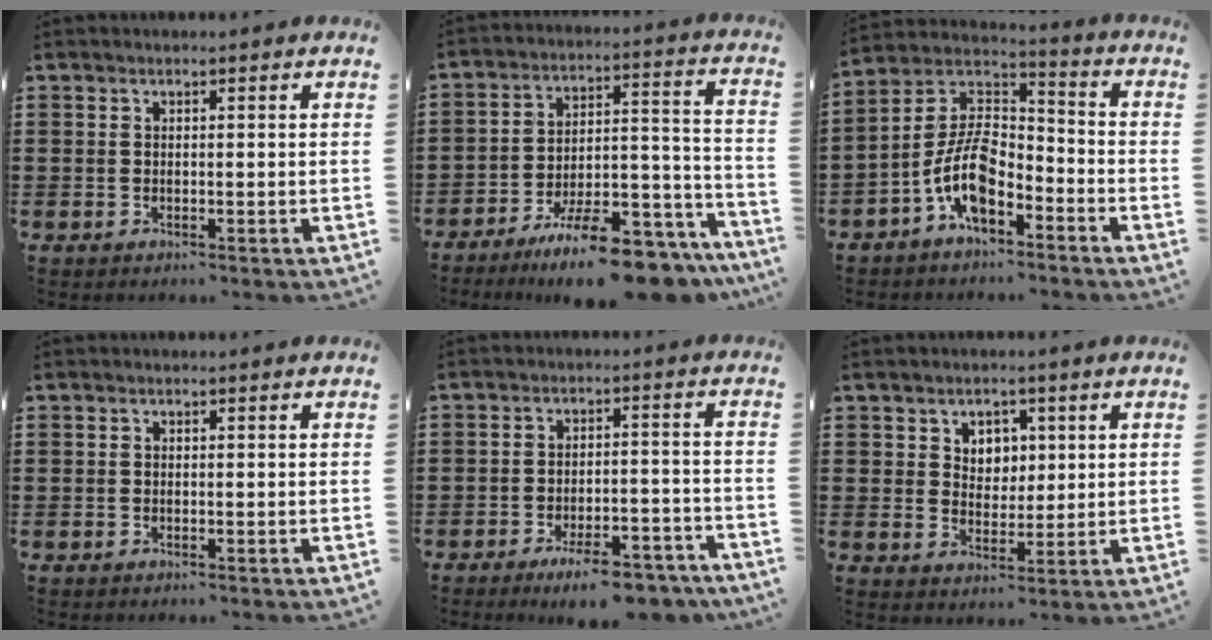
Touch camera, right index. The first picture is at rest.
{"total": 14.2, "force": [-11.6, 2.6, 7.8], "torque": [-0.099, 0.061, -0.200]}
{"total": 9.6, "force": [-4.7, 4.4, 7.2], "torque": [-0.173, -0.009, -0.097]}
{"total": 0.0}
{"total": 7.1, "force": [-5.8, 1.0, 4.1], "torque": [-0.058, 0.005, -0.100]}
{"total": 3.8, "force": [1.7, 3.2, 1.2], "torque": [-0.039, 0.009, 0.031]}